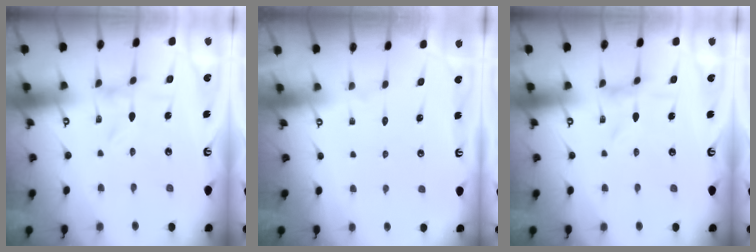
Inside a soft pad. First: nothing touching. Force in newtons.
{"total": 1.6, "press": 1.6, "slide": 0.1}
{"total": 1.4, "press": 1.4, "slide": 0.3}